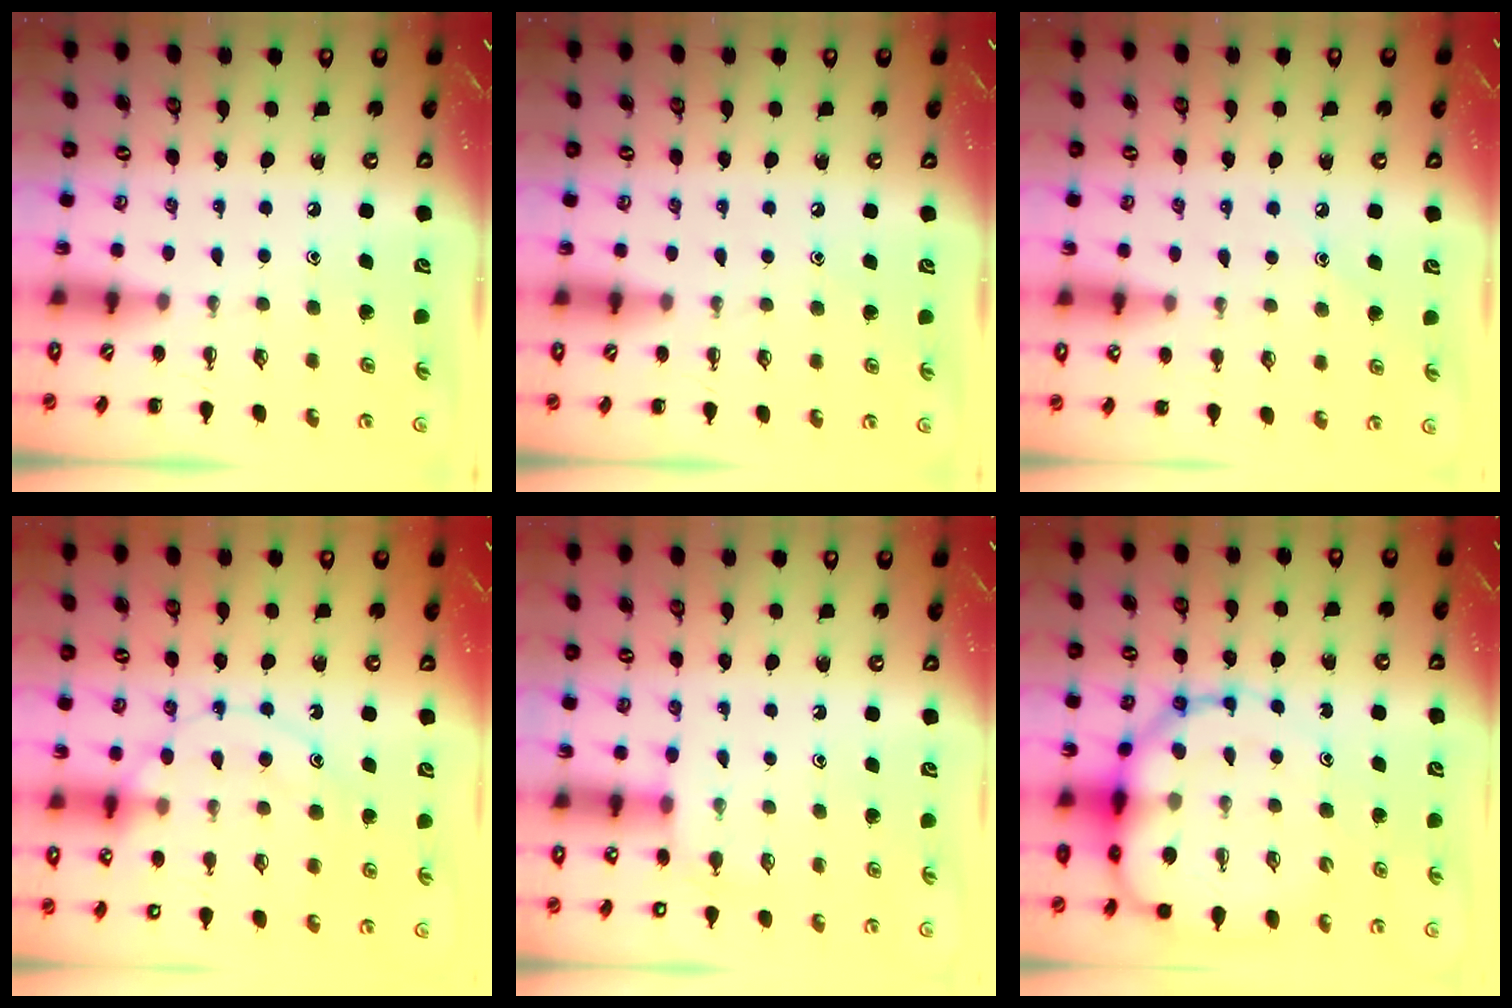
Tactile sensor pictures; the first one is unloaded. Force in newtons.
{"total": 4.7, "press": 4.4, "slide": 1.5}
{"total": 5.9, "press": 5.7, "slide": 1.6}
{"total": 12.7, "press": 12.6, "slide": 1.0}
{"total": 4.7, "press": 4.6, "slide": 1.1}
{"total": 16.1, "press": 15.4, "slide": 4.5}